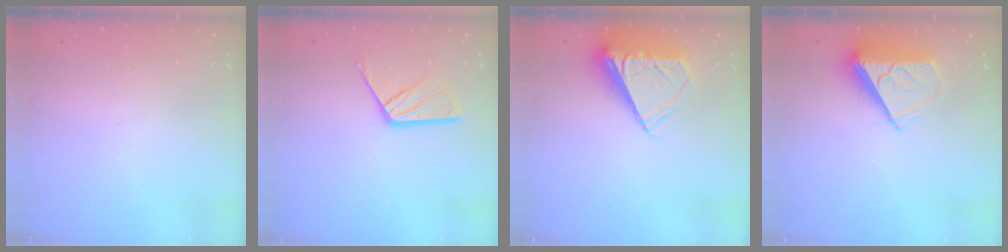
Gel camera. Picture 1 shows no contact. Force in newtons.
{"total": 10.0, "press": 10.0, "slide": 0.9}
{"total": 9.4, "press": 9.3, "slide": 1.3}
{"total": 7.6, "press": 7.5, "slide": 1.2}